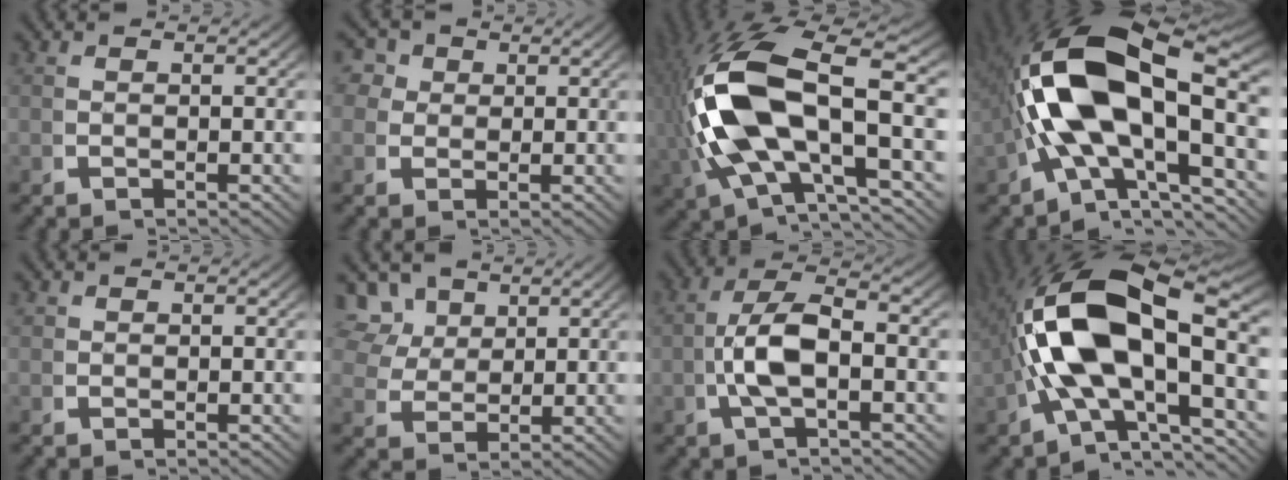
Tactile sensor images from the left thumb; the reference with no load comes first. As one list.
[{"total": 4.6, "force": [1.9, 3.9, 1.7], "torque": [-0.042, -0.004, 0.025]}, {"total": 14.8, "force": [0.5, 7.6, 12.7], "torque": [-0.283, -0.014, 0.028]}, {"total": 19.1, "force": [0.3, 11.4, 15.3], "torque": [-0.314, -0.036, 0.021]}, {"total": 0.6, "force": [0.2, 0.5, -0.1], "torque": [-0.004, -0.007, 0.006]}, {"total": 6.0, "force": [2.7, 4.8, 2.3], "torque": [-0.062, -0.016, 0.056]}, {"total": 6.7, "force": [-0.1, 3.5, 5.8], "torque": [-0.131, -0.014, 0.002]}, {"total": 17.0, "force": [0.4, 9.8, 13.9], "torque": [-0.288, -0.031, 0.021]}]